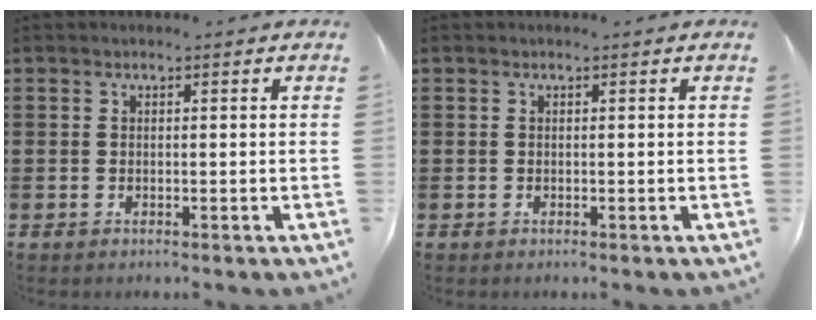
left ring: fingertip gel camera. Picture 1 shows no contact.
{"total": 0.0}